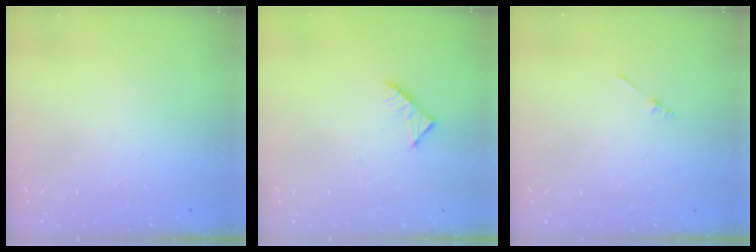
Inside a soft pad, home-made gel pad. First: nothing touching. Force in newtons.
{"total": 3.3, "press": 3.2, "slide": 0.4}
{"total": 1.3, "press": 1.3, "slide": 0.3}